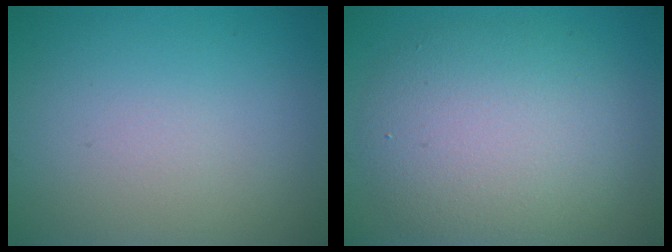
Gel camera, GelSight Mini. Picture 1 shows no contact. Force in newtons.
{"total": 7.3, "press": 7.3, "slide": 0.6}